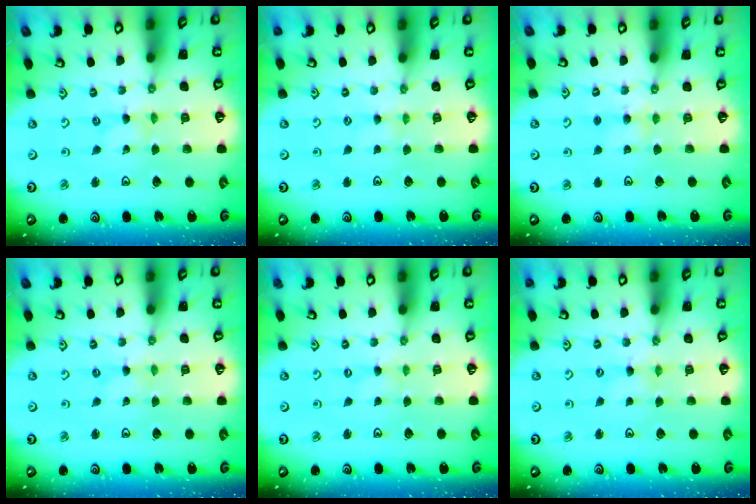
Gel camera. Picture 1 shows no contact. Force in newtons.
{"total": 1.0, "press": 0.9, "slide": 0.2}
{"total": 4.2, "press": 4.2, "slide": 0.4}
{"total": 0.0}
{"total": 0.0}
{"total": 2.1, "press": 2.1, "slide": 0.3}